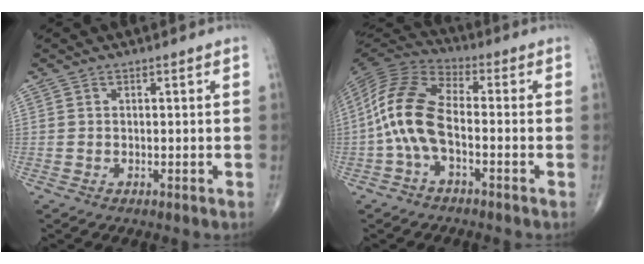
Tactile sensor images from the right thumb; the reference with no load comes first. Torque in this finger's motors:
{"motor_torque": [0.09, 1.07, 1.03, 0.42, 0.20]}